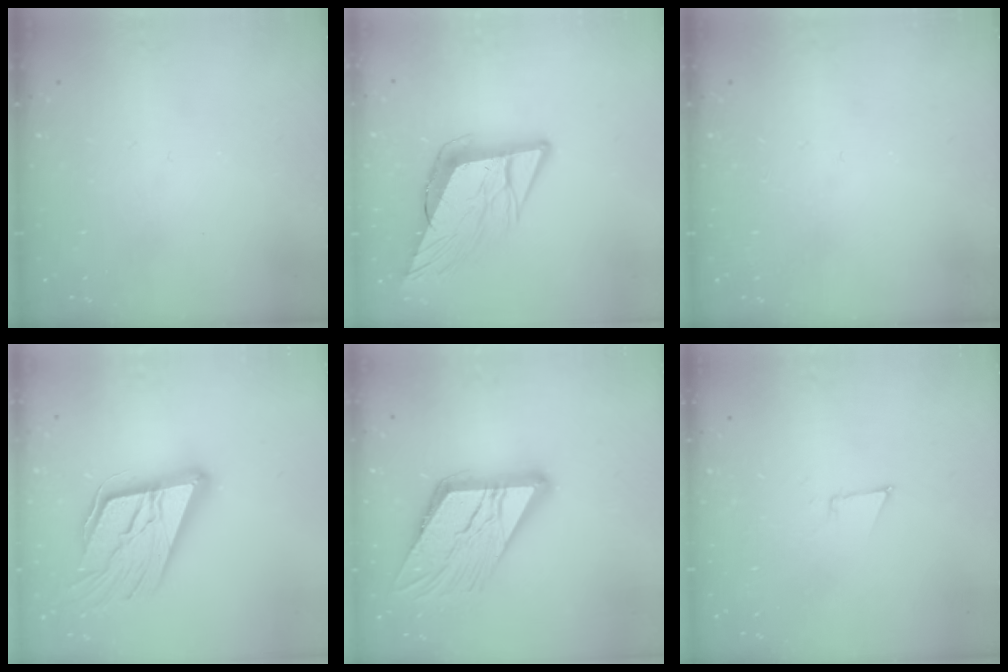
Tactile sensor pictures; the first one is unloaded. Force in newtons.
{"total": 13.0, "press": 12.4, "slide": 4.0}
{"total": 0.0}
{"total": 23.6, "press": 23.1, "slide": 4.9}
{"total": 19.0, "press": 18.9, "slide": 2.0}
{"total": 3.8, "press": 3.7, "slide": 0.6}